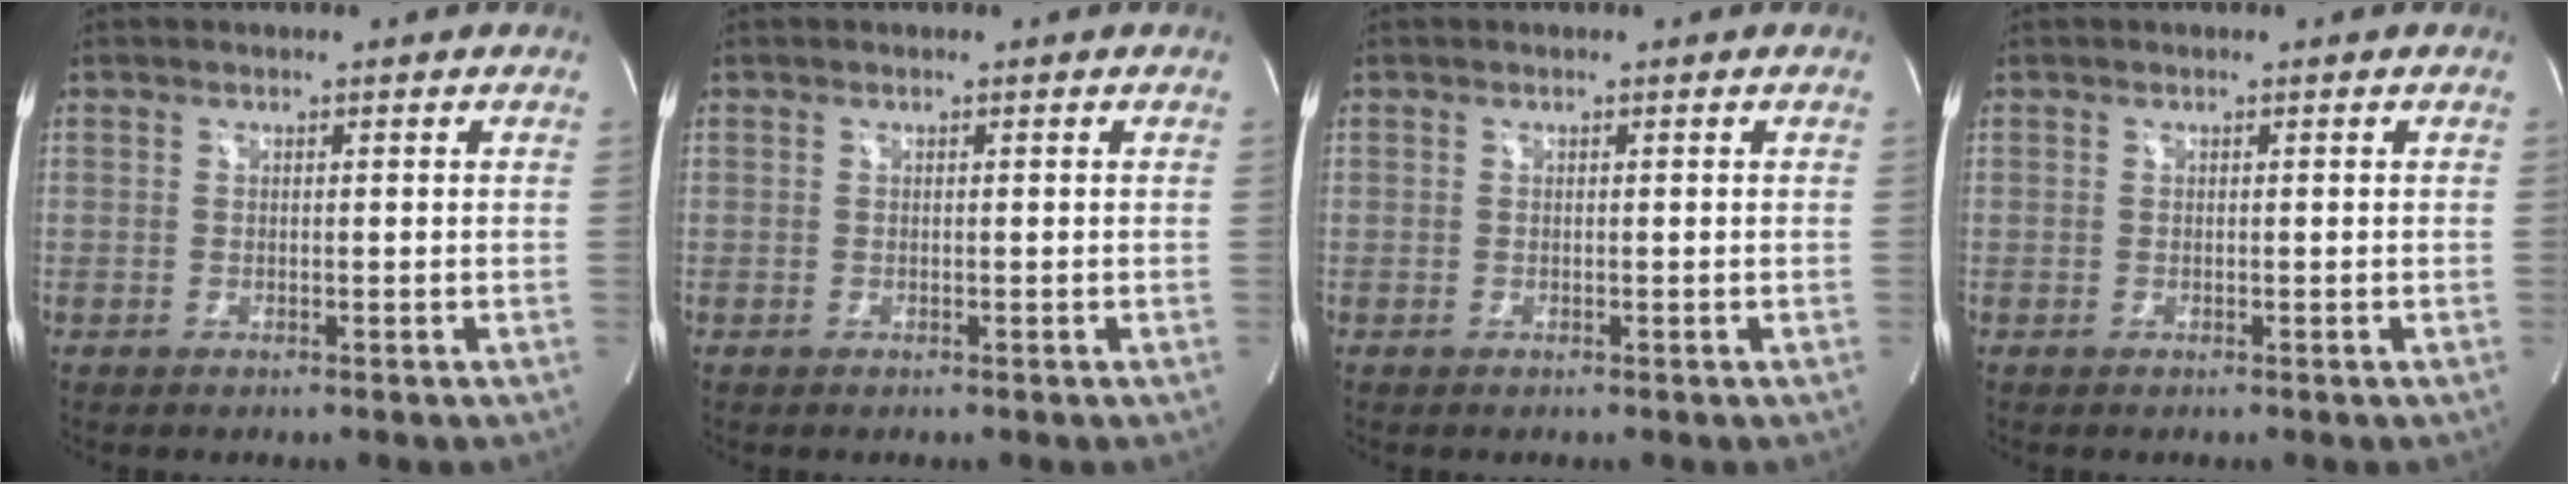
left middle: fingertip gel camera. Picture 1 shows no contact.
{"total": 0.0}
{"total": 0.0}
{"total": 0.0}